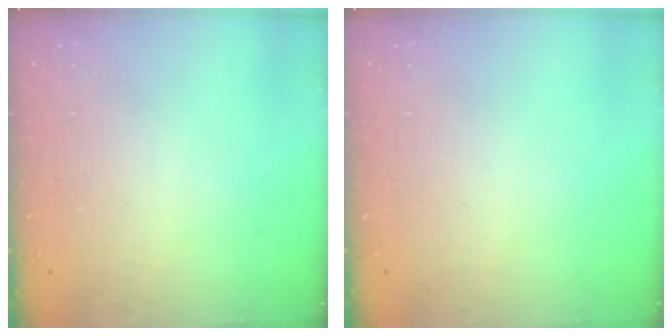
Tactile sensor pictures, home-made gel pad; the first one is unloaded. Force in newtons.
{"total": 0.0}